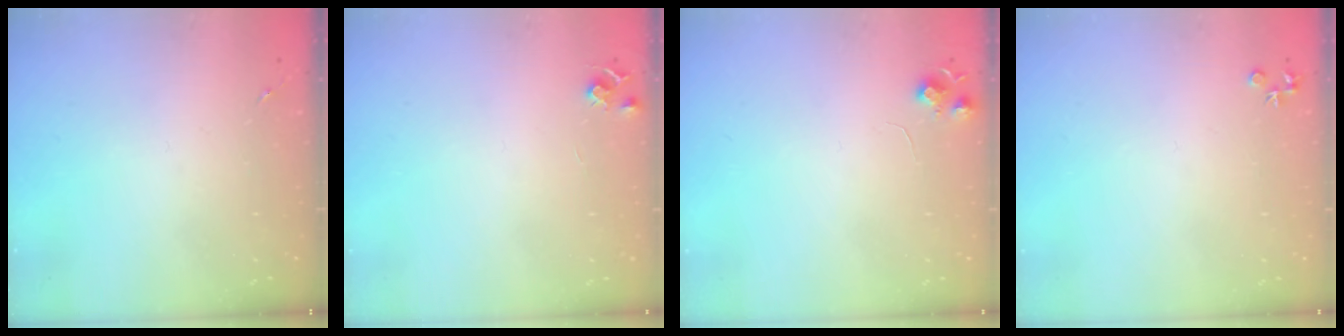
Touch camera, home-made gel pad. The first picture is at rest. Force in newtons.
{"total": 5.2, "press": 5.2, "slide": 0.7}
{"total": 6.5, "press": 6.5, "slide": 0.8}
{"total": 4.0, "press": 4.0, "slide": 0.6}